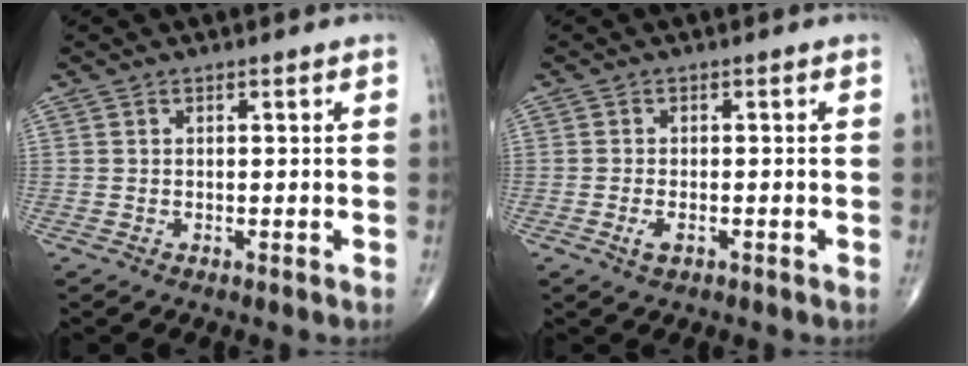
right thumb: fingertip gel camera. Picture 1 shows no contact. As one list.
[{"total": 2.1, "force": [-0.9, 1.0, 1.6], "torque": [-0.034, 0.000, -0.016]}]